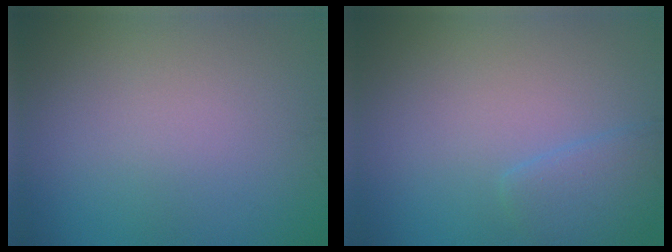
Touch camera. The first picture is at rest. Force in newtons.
{"total": 2.3, "press": 2.3, "slide": 0.2}